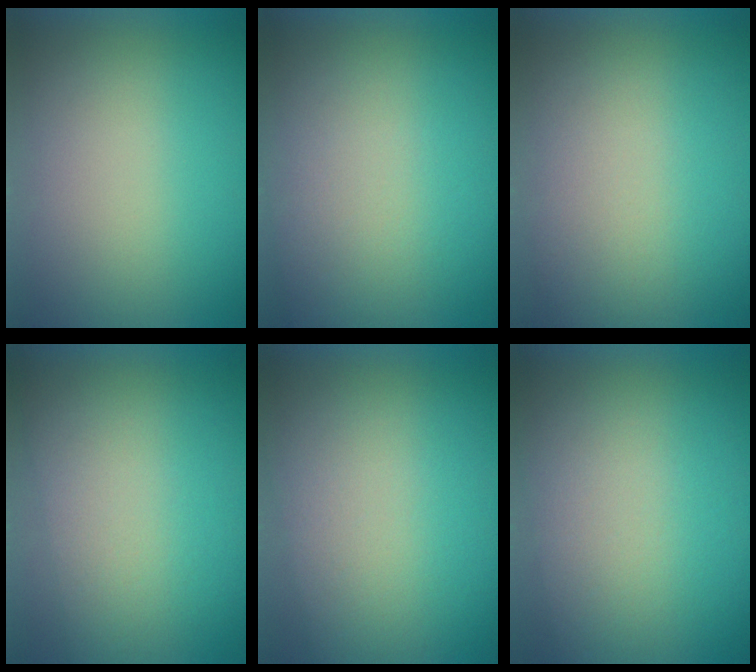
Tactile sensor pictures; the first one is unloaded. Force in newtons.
{"total": 2.9}
{"total": 1.4}
{"total": 2.7}
{"total": 3.0}
{"total": 2.9}